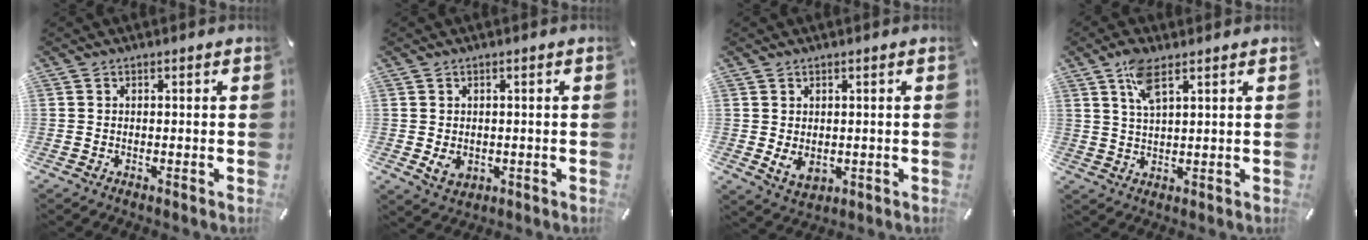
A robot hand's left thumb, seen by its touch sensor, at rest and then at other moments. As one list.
[{"total": 3.5, "force": [-0.1, 3.0, 1.8], "torque": [-0.030, -0.008, -0.005]}, {"total": 4.2, "force": [0.4, 3.3, 2.6], "torque": [-0.044, -0.007, 0.006]}, {"total": 6.5, "force": [3.8, 2.0, 4.9], "torque": [-0.108, 0.003, 0.068]}]